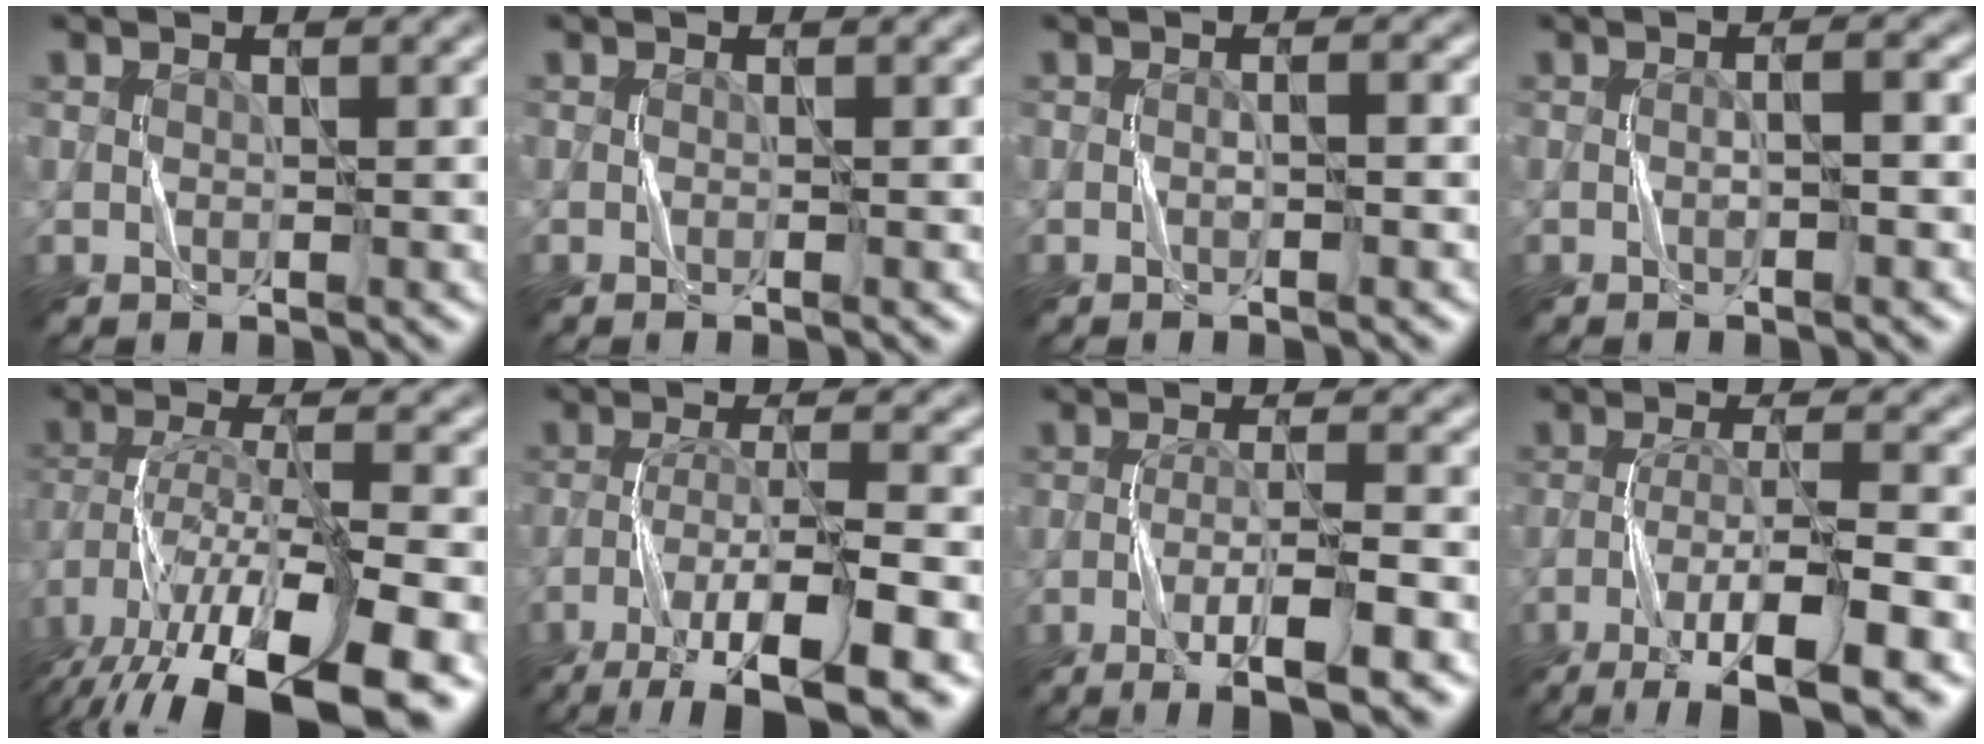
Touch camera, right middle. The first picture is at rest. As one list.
[{"total": 0.5, "force": [-0.2, 0.0, 0.5], "torque": [-0.009, -0.004, -0.004]}, {"total": 1.4, "force": [-0.2, 0.2, 1.3], "torque": [-0.010, -0.007, -0.008]}, {"total": 2.2, "force": [-0.1, 0.7, 2.1], "torque": [-0.011, 0.000, -0.016]}, {"total": 15.0, "force": [-9.7, 4.6, 10.5], "torque": [-0.208, -0.014, -0.150]}, {"total": 10.6, "force": [-6.6, 2.4, 7.9], "torque": [-0.138, -0.003, -0.106]}, {"total": 6.8, "force": [-3.6, 1.0, 5.7], "torque": [-0.090, 0.006, -0.061]}, {"total": 9.3, "force": [-5.4, 1.9, 7.3], "torque": [-0.120, 0.002, -0.089]}]